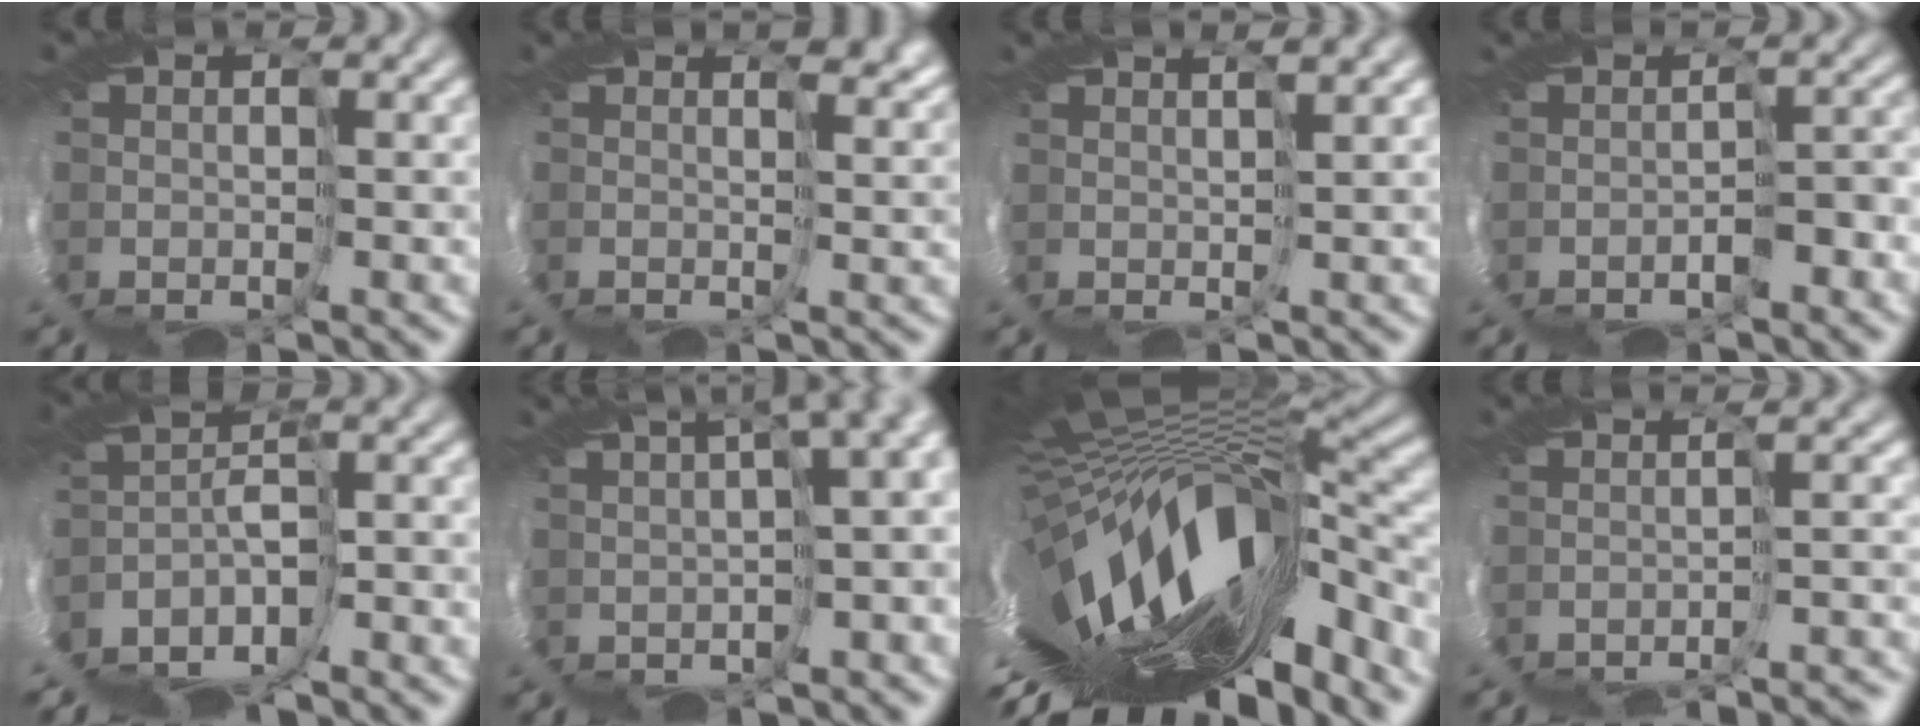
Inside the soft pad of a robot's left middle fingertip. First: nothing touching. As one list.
[{"total": 2.3, "force": [2.0, 0.1, 1.3], "torque": [-0.023, 0.000, 0.038]}, {"total": 4.2, "force": [1.9, -3.1, -1.9], "torque": [0.027, 0.004, 0.038]}, {"total": 3.7, "force": [-1.2, -3.1, -1.5], "torque": [0.023, -0.002, -0.012]}, {"total": 4.0, "force": [-3.8, -1.1, 0.2], "torque": [-0.035, -0.009, -0.054]}, {"total": 5.3, "force": [2.0, -0.3, 4.9], "torque": [-0.046, -0.005, 0.063]}, {"total": 10.9, "force": [-3.7, 1.2, 10.2], "torque": [-0.180, -0.033, -0.055]}, {"total": 7.6, "force": [-7.0, -2.8, -1.1], "torque": [0.026, -0.001, -0.062]}]